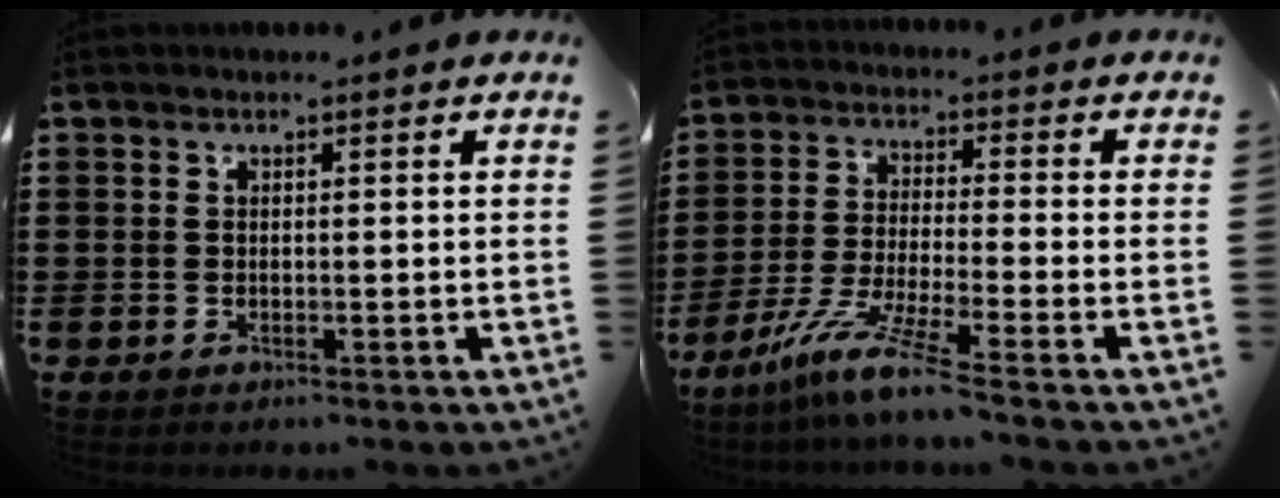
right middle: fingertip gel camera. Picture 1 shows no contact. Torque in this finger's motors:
{"motor_torque": [2.04, -0.10, 0.22, 0.18]}